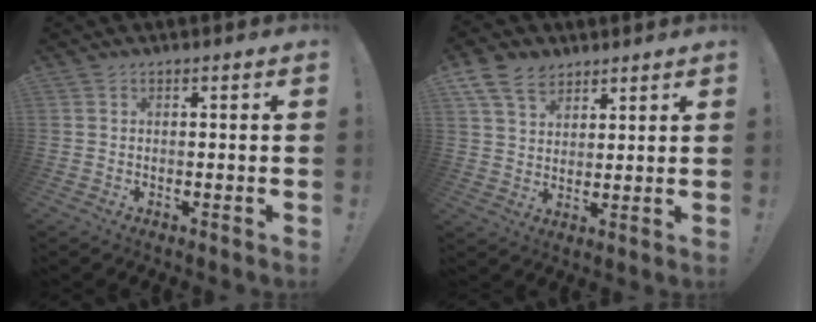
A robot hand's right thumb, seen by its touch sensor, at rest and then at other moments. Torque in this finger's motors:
{"motor_torque": [0.33, 0.60, 0.49, 0.30, 0.19]}